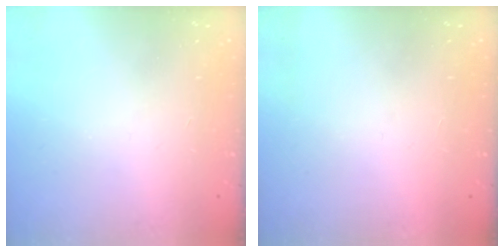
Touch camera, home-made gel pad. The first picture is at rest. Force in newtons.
{"total": 1.6, "press": 1.6, "slide": 0.1}